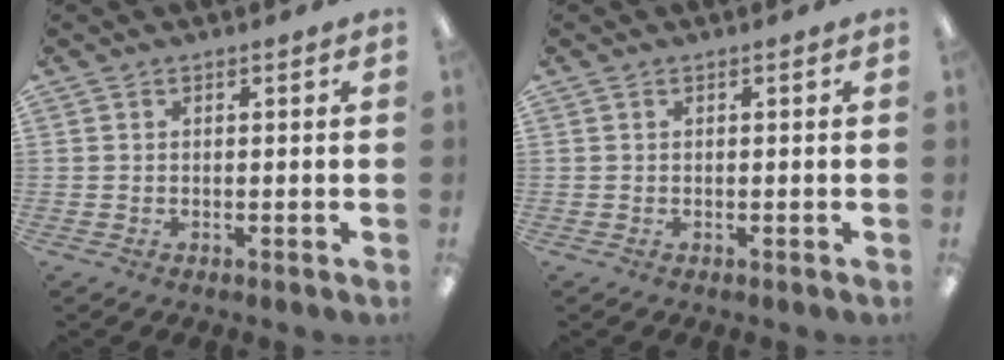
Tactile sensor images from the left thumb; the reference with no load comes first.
{"total": 0.0}